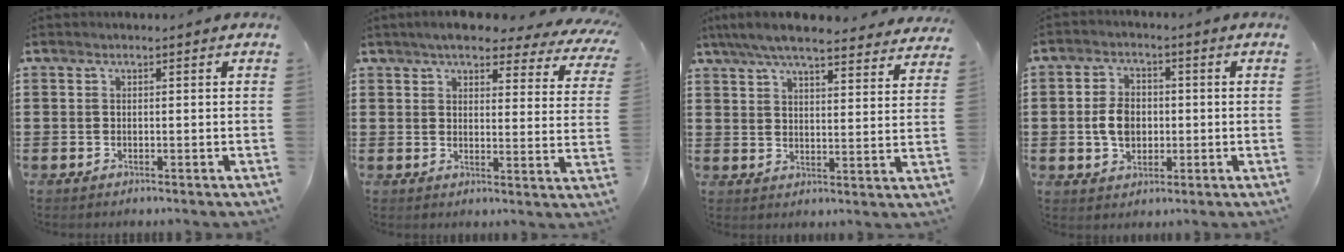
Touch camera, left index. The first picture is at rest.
{"total": 5.6, "force": [5.0, 0.9, 2.4], "torque": [-0.056, -0.022, 0.087]}
{"total": 6.9, "force": [6.2, 0.6, 3.0], "torque": [-0.079, -0.026, 0.110]}
{"total": 5.9, "force": [-0.6, 4.1, 4.2], "torque": [-0.089, 0.004, -0.017]}